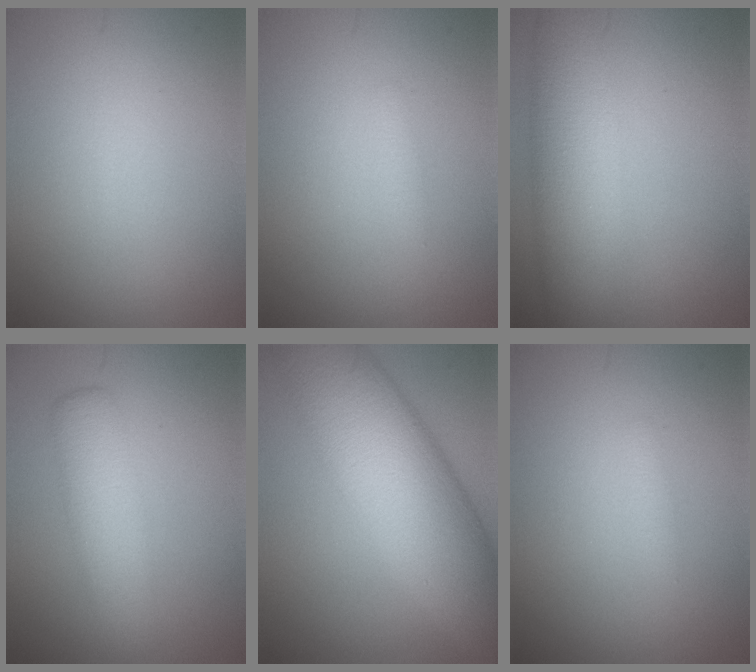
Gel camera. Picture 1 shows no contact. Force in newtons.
{"total": 0.6, "press": 0.6, "slide": 0.1}
{"total": 6.5, "press": 6.5, "slide": 0.2}
{"total": 4.2, "press": 4.2, "slide": 0.1}
{"total": 12.2, "press": 12.2, "slide": 0.1}
{"total": 0.6, "press": 0.6, "slide": 0.1}